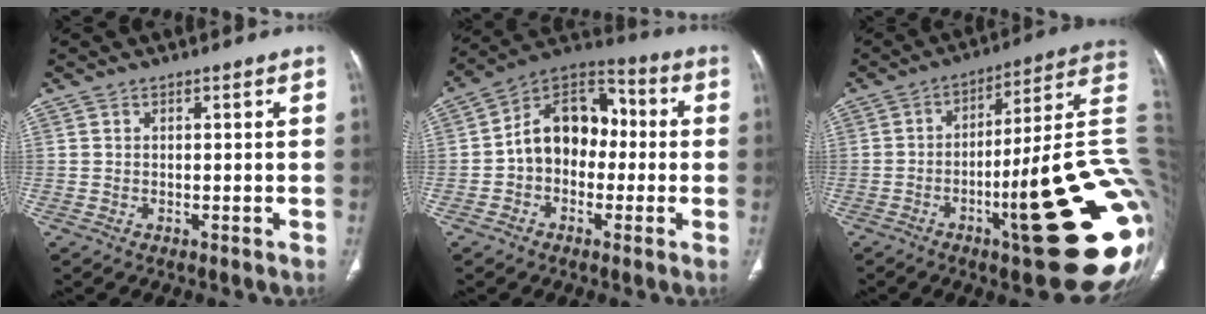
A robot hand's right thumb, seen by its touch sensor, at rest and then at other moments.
{"total": 13.3, "force": [-0.7, 9.8, 9.0], "torque": [-0.107, 0.045, -0.028]}
{"total": 28.0, "force": [-5.4, 5.0, 27.0], "torque": [-0.284, 0.010, -0.080]}